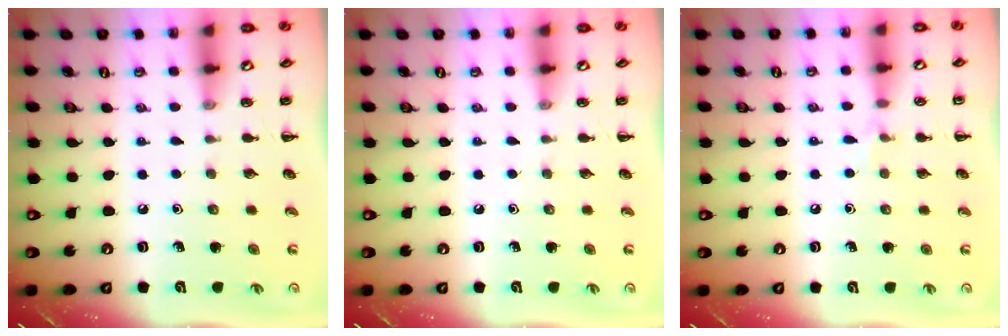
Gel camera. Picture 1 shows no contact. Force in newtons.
{"total": 0.0}
{"total": 4.2, "press": 4.0, "slide": 1.4}